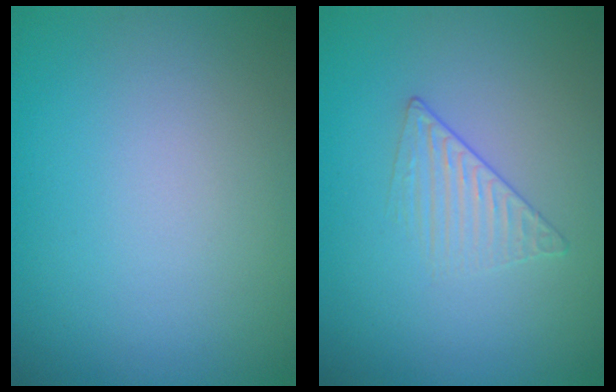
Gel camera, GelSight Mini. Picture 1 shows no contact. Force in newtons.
{"total": 1.5, "press": 0.7, "slide": 1.3}